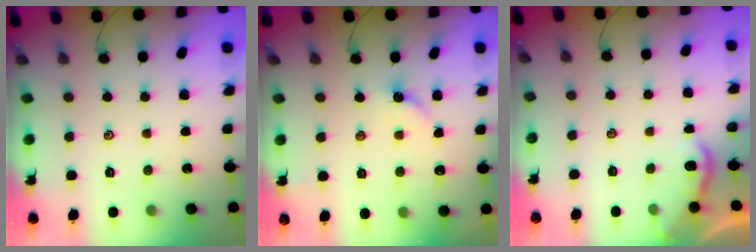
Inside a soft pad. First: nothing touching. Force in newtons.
{"total": 2.7, "press": 2.7, "slide": 0.4}
{"total": 1.3, "press": 1.3, "slide": 0.3}